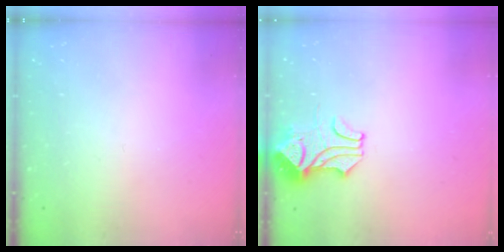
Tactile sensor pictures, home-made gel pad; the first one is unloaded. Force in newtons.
{"total": 2.2, "press": 1.8, "slide": 1.2}